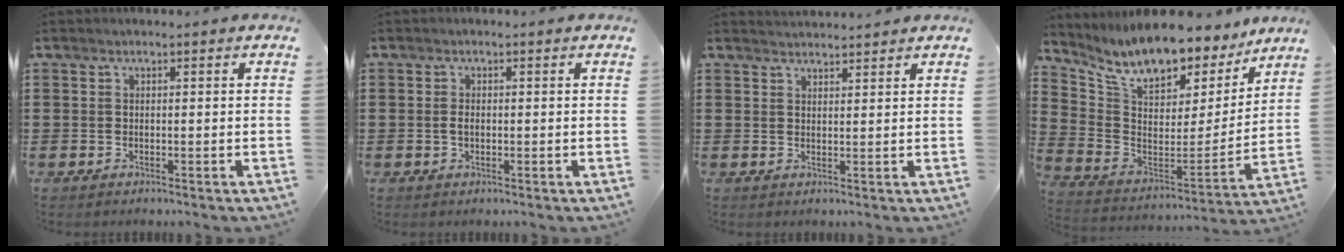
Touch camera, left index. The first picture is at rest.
{"total": 1.3, "force": [-0.2, 0.7, 1.1], "torque": [-0.023, 0.002, -0.004]}
{"total": 1.6, "force": [1.6, 0.0, -0.1], "torque": [-0.003, 0.000, 0.032]}
{"total": 10.5, "force": [9.0, 3.2, 4.5], "torque": [-0.117, -0.065, 0.155]}